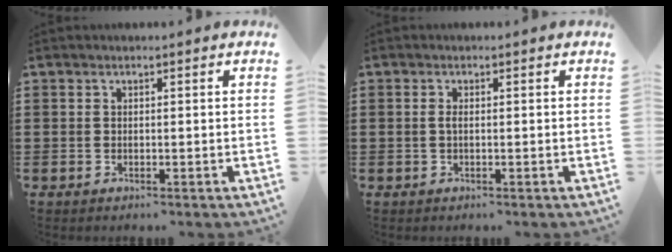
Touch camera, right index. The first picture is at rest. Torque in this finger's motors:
{"motor_torque": [0.21, 0.15, 0.16, 0.06]}